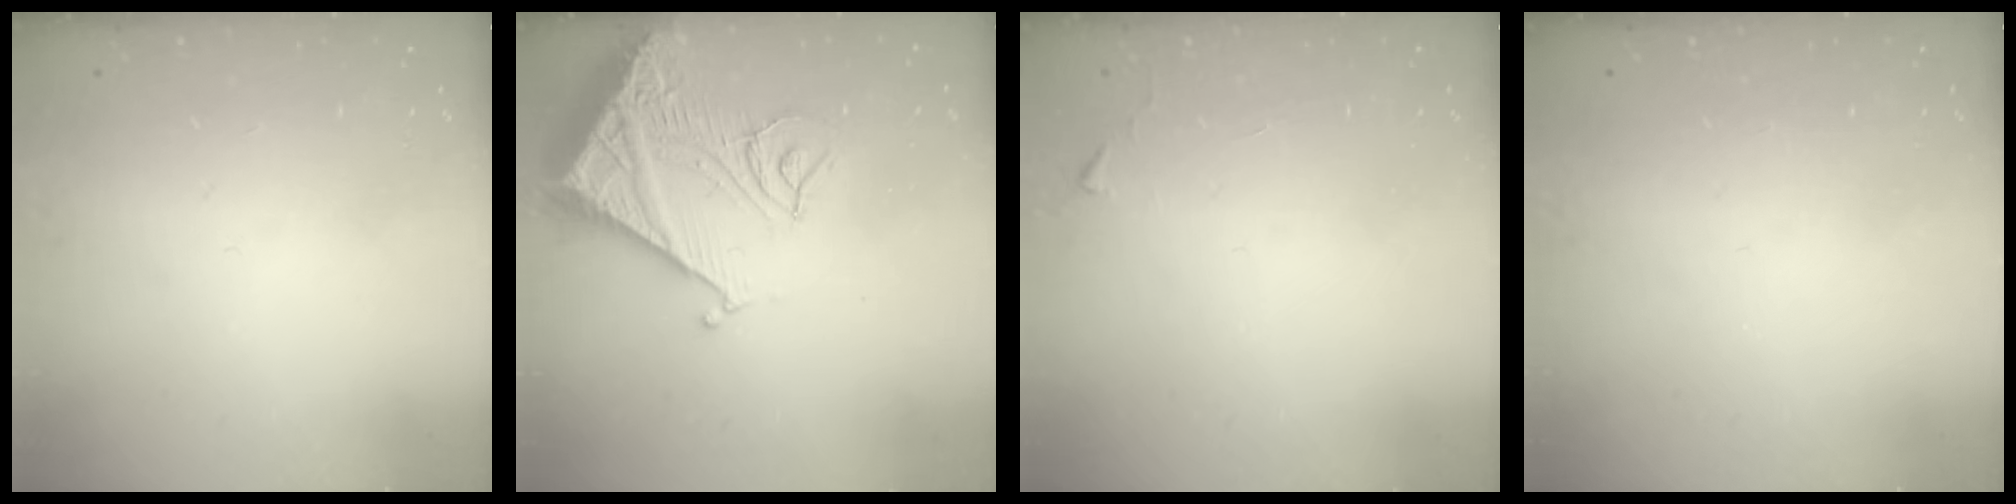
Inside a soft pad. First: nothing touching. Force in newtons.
{"total": 14.7, "press": 14.6, "slide": 1.6}
{"total": 2.7, "press": 2.6, "slide": 0.4}
{"total": 0.0}